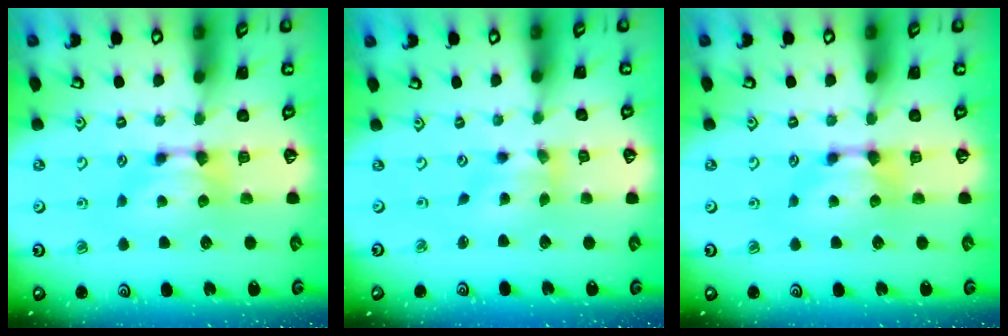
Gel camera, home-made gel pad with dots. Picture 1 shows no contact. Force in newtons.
{"total": 1.8, "press": 1.3, "slide": 1.3}
{"total": 0.0}